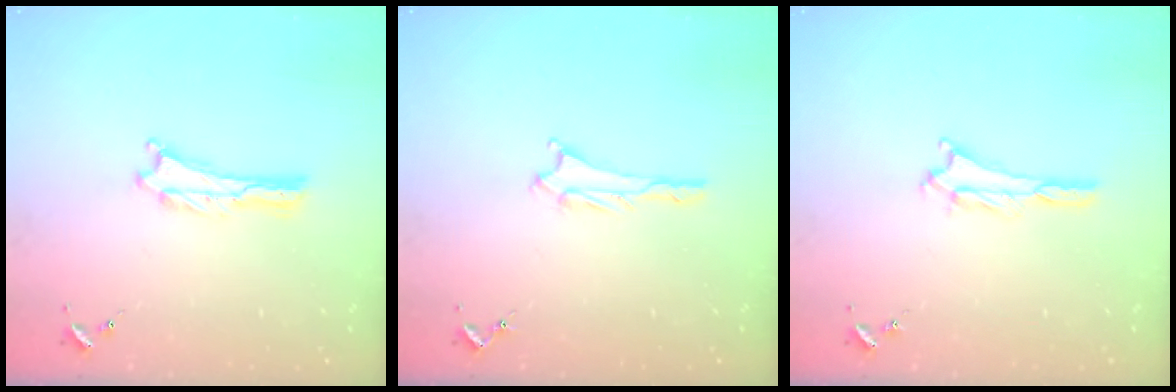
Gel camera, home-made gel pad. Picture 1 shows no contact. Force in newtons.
{"total": 0.8, "press": 0.8, "slide": 0.1}
{"total": 1.8, "press": 1.8, "slide": 0.1}